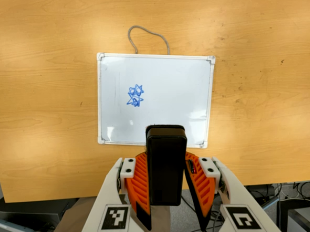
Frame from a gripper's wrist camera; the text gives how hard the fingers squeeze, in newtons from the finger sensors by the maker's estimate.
{"total": 5.6, "left": 4.3, "right": 6.8}